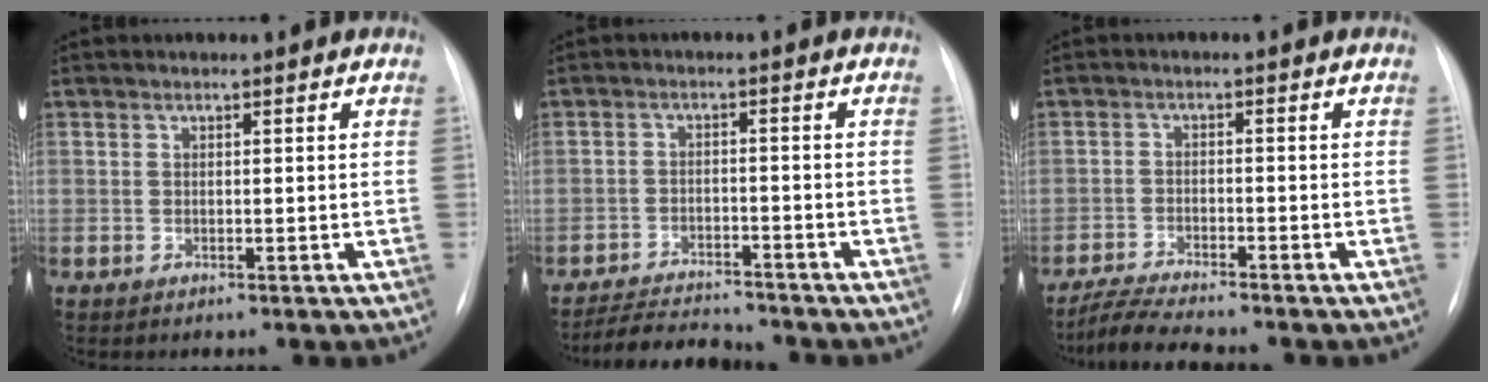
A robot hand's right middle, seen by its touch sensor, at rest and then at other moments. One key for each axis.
{"total": 7.4, "fx": -7.2, "fy": 0.7, "fz": 1.7, "tx": -0.030, "ty": -0.011, "tz": -0.118}
{"total": 6.4, "fx": -5.8, "fy": -0.2, "fz": 2.7, "tx": -0.052, "ty": -0.022, "tz": -0.101}